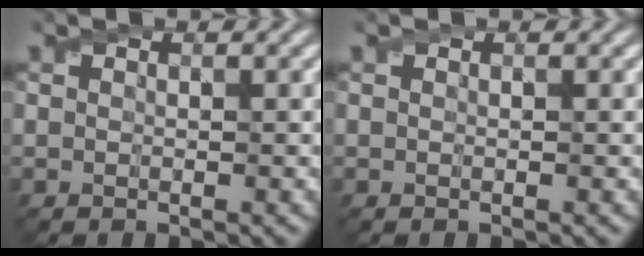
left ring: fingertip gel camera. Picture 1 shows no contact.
{"total": 0.0}